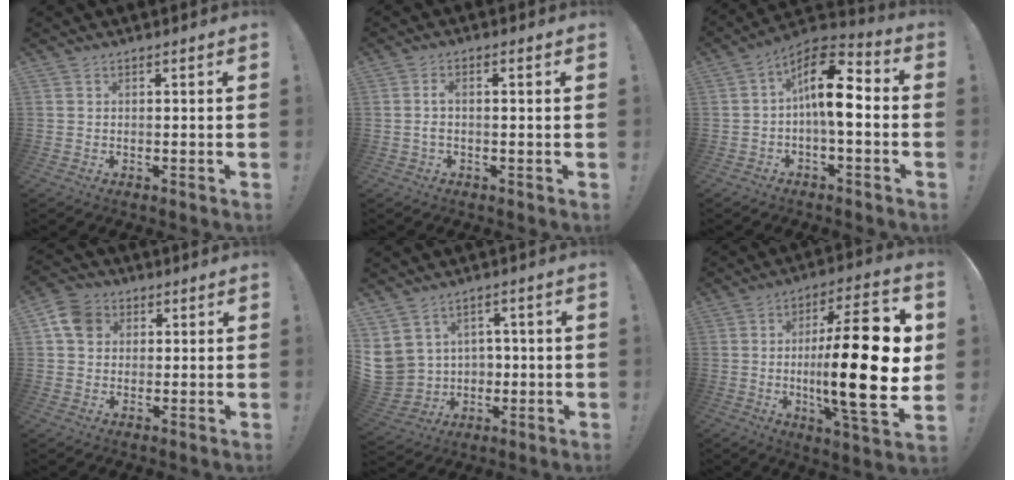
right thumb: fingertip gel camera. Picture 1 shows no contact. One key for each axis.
{"total": 3.5, "fx": -1.2, "fy": 0.6, "fz": 3.3, "tx": -0.070, "ty": 0.000, "tz": -0.021}
{"total": 13.5, "fx": 0.7, "fy": 5.8, "fz": 12.1, "tx": -0.191, "ty": 0.006, "tz": 0.011}
{"total": 8.3, "fx": 2.6, "fy": 6.8, "fz": 3.9, "tx": -0.079, "ty": 0.003, "tz": 0.054}
{"total": 8.9, "fx": 1.8, "fy": 8.4, "fz": 2.2, "tx": -0.070, "ty": -0.015, "tz": 0.044}
{"total": 26.7, "fx": -0.5, "fy": 6.6, "fz": 25.9, "tx": -0.431, "ty": -0.010, "tz": -0.012}